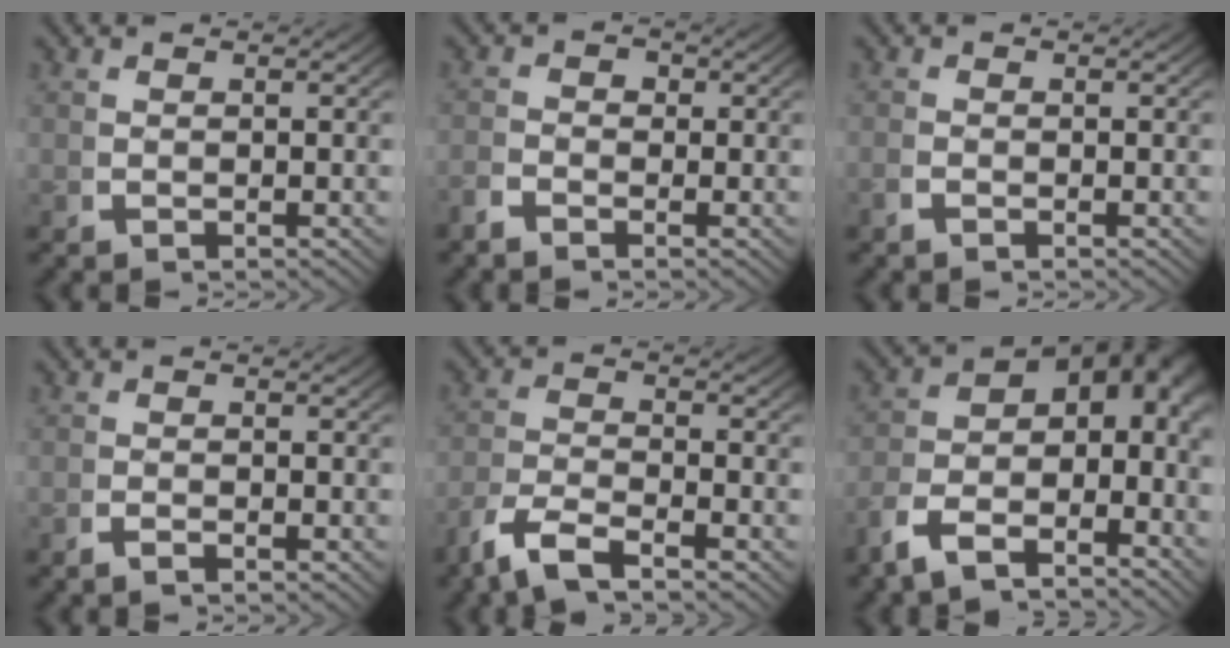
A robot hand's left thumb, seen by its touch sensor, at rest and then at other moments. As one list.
[{"total": 1.6, "force": [-1.1, 1.0, 0.6], "torque": [0.001, -0.002, -0.029]}, {"total": 0.7, "force": [-0.6, 0.3, 0.3], "torque": [-0.006, -0.003, -0.013]}, {"total": 0.9, "force": [-0.7, 0.2, 0.3], "torque": [-0.007, -0.001, -0.019]}, {"total": 4.3, "force": [-2.8, 2.0, 2.6], "torque": [-0.058, -0.005, -0.057]}, {"total": 10.7, "force": [-0.8, 6.5, 8.4], "torque": [-0.123, 0.004, -0.034]}]